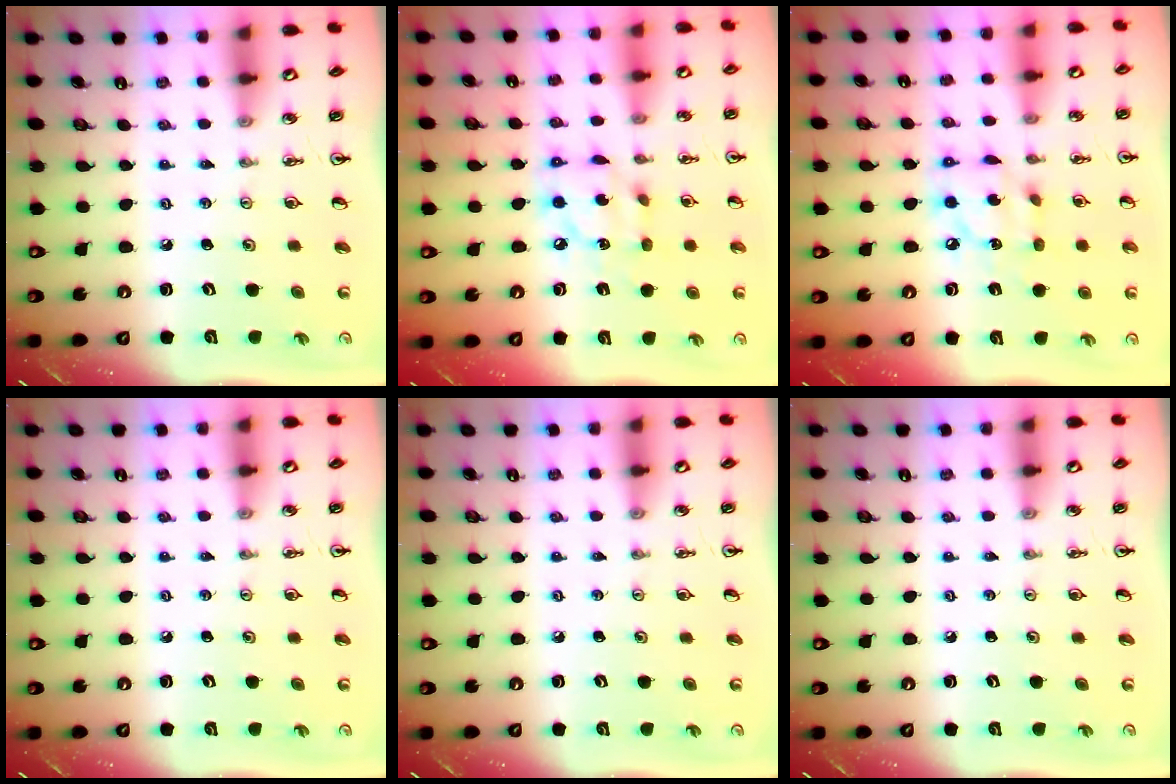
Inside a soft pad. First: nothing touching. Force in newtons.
{"total": 11.5, "press": 11.4, "slide": 0.7}
{"total": 11.5, "press": 11.4, "slide": 0.7}
{"total": 0.0}
{"total": 0.0}
{"total": 0.0}